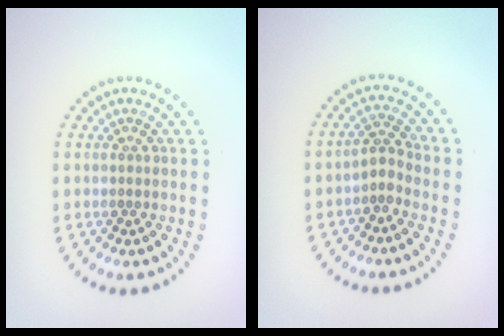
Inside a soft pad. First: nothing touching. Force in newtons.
{"total": 1.7, "press": 1.3, "slide": 1.1}